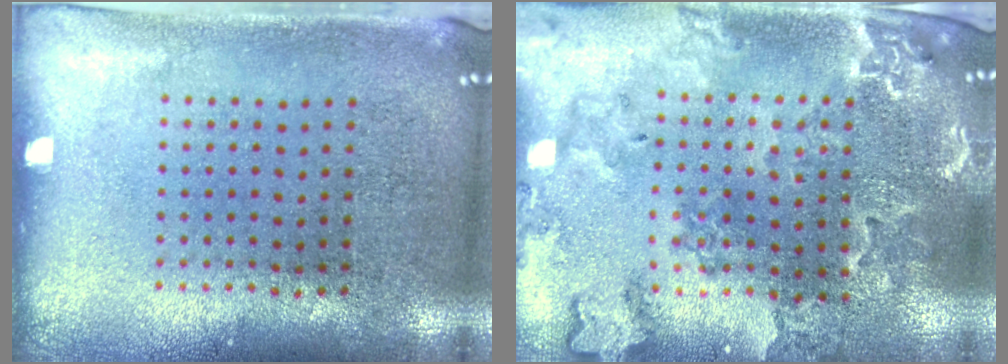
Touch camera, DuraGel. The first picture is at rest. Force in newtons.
{"total": 1.8, "press": 1.8, "slide": 0.2}